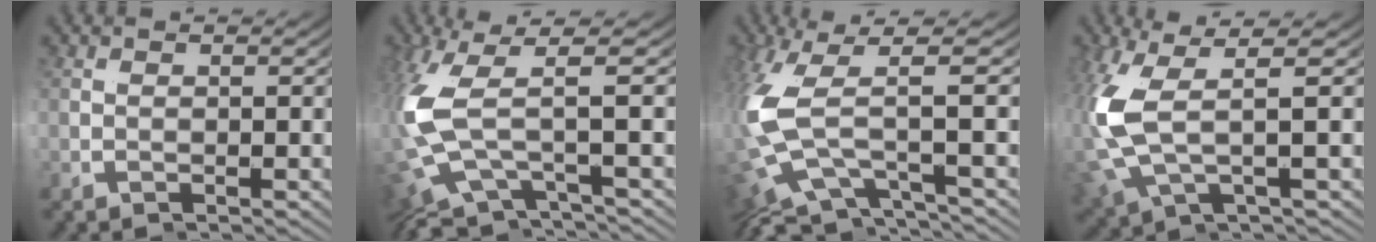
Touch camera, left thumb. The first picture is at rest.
{"total": 3.3, "force": [-1.0, -1.3, 2.9], "torque": [-0.107, 0.011, -0.007]}
{"total": 4.1, "force": [-1.4, -1.3, 3.7], "torque": [-0.125, -0.001, -0.007]}
{"total": 3.8, "force": [0.3, 0.4, 3.8], "torque": [-0.128, 0.006, 0.016]}